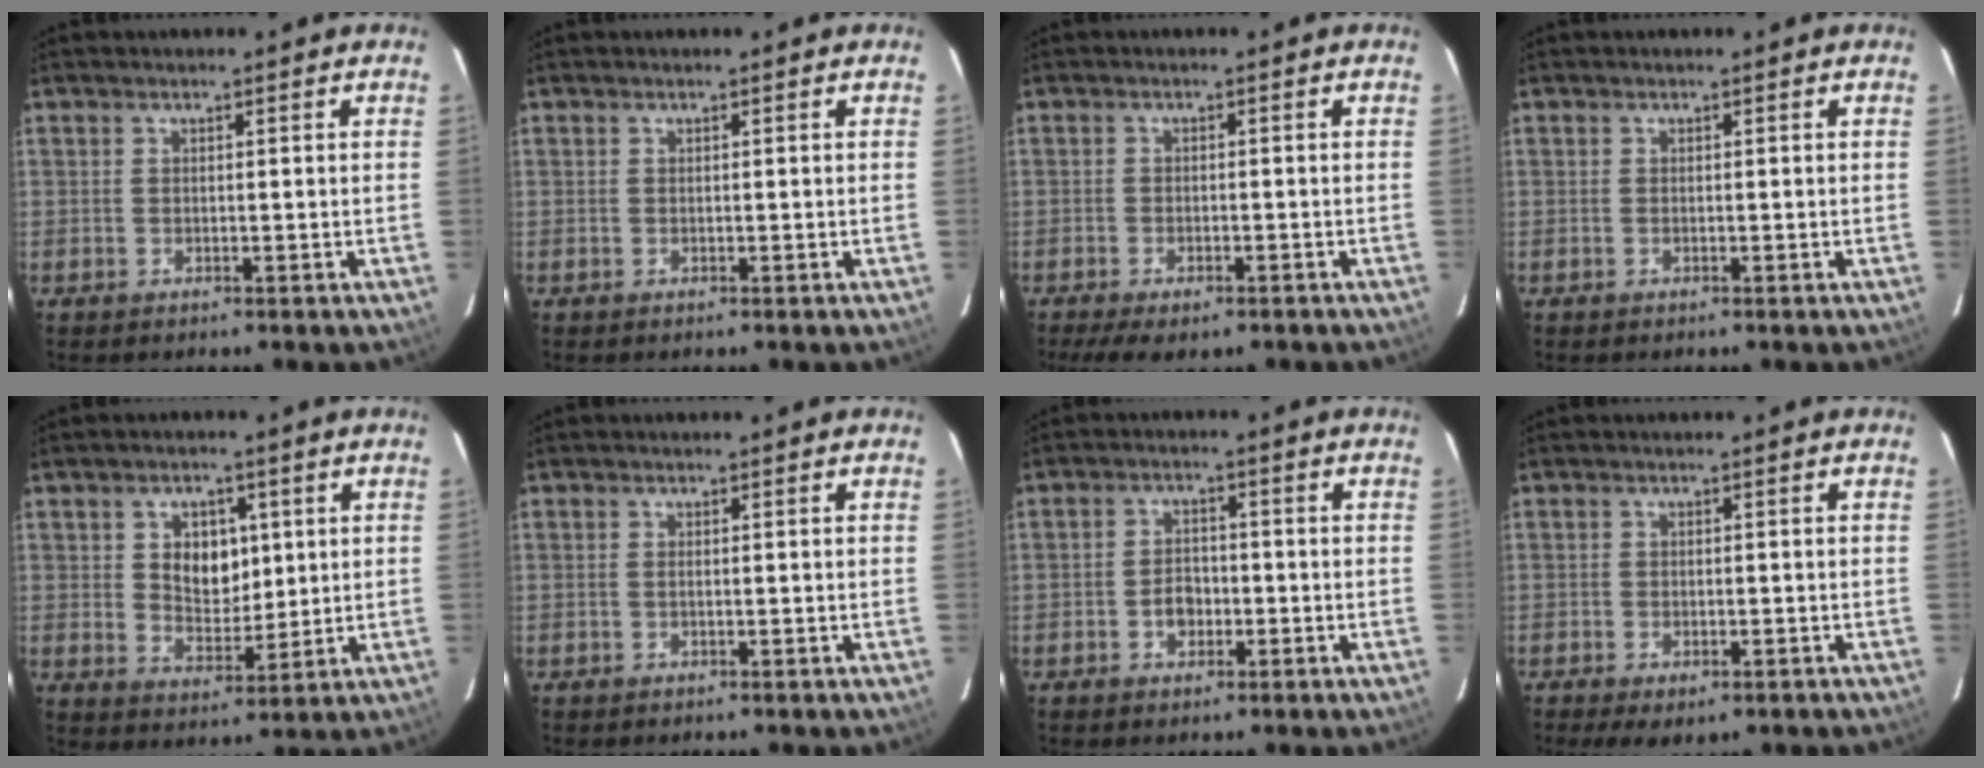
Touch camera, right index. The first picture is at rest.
{"total": 0.0}
{"total": 7.6, "force": [-5.5, 2.9, 4.4], "torque": [-0.104, -0.024, -0.086]}
{"total": 0.0}
{"total": 7.0, "force": [1.7, 5.3, 4.3], "torque": [-0.068, 0.004, 0.038]}
{"total": 0.5, "force": [-0.1, -0.1, 0.5], "torque": [-0.011, 0.002, -0.003]}
{"total": 3.8, "force": [-1.4, 2.9, 2.1], "torque": [-0.040, 0.008, -0.021]}
{"total": 5.5, "force": [-3.5, 2.4, 3.5], "torque": [-0.080, -0.023, -0.054]}